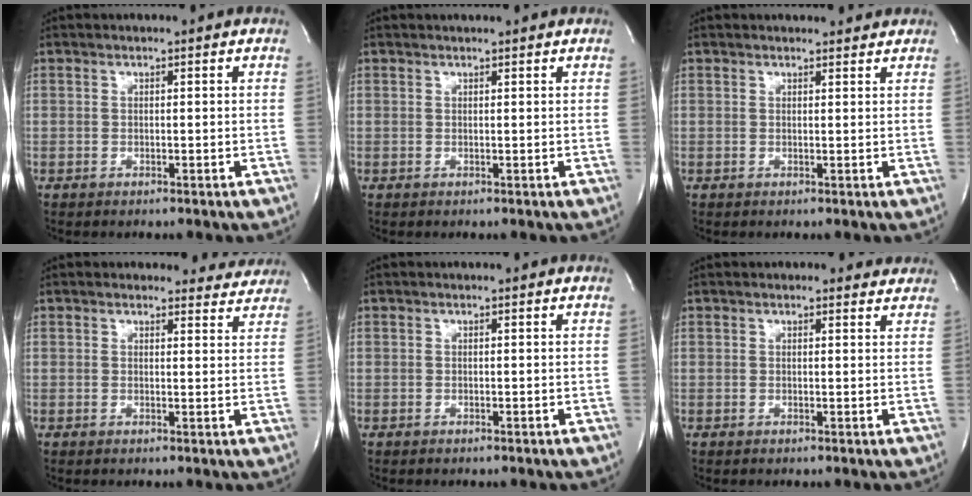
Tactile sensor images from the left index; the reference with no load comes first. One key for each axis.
{"total": 2.0, "fx": 1.9, "fy": 0.1, "fz": 0.6, "tx": -0.009, "ty": 0.014, "tz": 0.025}
{"total": 2.9, "fx": 2.8, "fy": 0.6, "fz": 0.3, "tx": -0.009, "ty": 0.004, "tz": 0.030}
{"total": 5.3, "fx": 5.0, "fy": 1.7, "fz": -0.5, "tx": 0.027, "ty": -0.014, "tz": 0.034}
{"total": 0.0}
{"total": 2.8, "fx": 2.6, "fy": 1.0, "fz": 0.3, "tx": -0.001, "ty": 0.000, "tz": 0.018}